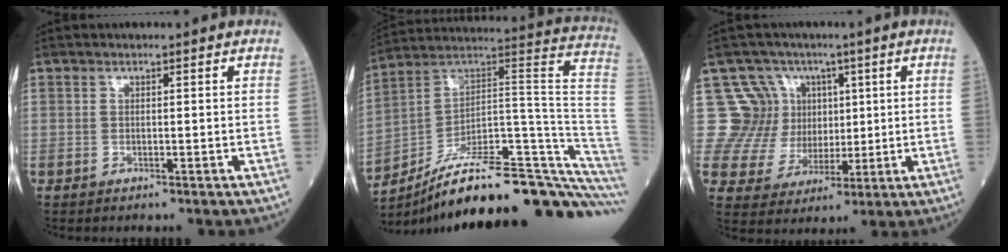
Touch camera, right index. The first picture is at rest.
{"total": 28.3, "force": [-21.5, 2.7, 18.2], "torque": [-0.158, 0.049, -0.319]}
{"total": 12.4, "force": [4.6, 11.5, 0.9], "torque": [-0.024, 0.057, 0.099]}